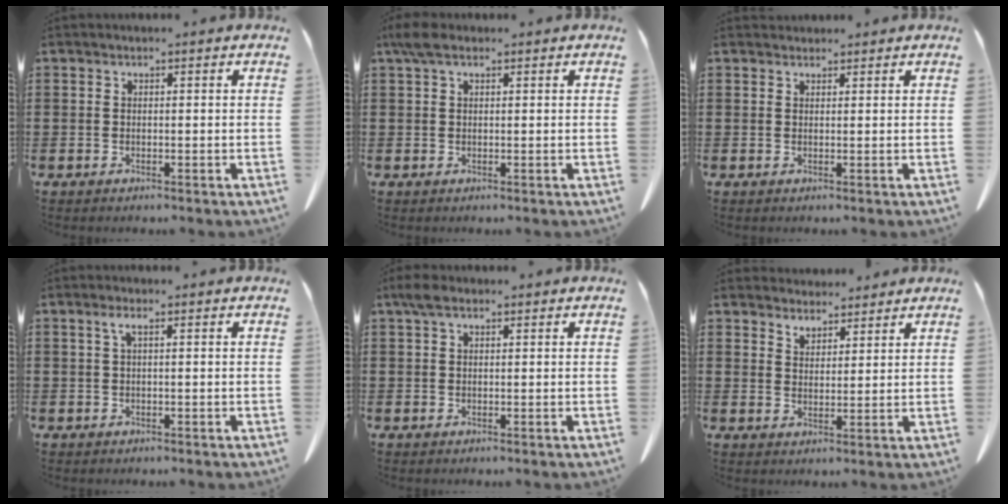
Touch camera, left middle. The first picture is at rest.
{"total": 2.6, "force": [1.3, 1.2, 1.9], "torque": [-0.043, 0.005, 0.024]}
{"total": 1.2, "force": [1.1, 0.3, 0.0], "torque": [-0.003, -0.001, 0.023]}
{"total": 1.7, "force": [0.2, 0.3, 1.6], "torque": [-0.032, 0.000, 0.004]}
{"total": 1.9, "force": [0.8, 1.0, 1.4], "torque": [-0.033, 0.005, 0.015]}
{"total": 3.9, "force": [3.7, 1.3, -0.3], "torque": [-0.006, -0.011, 0.072]}